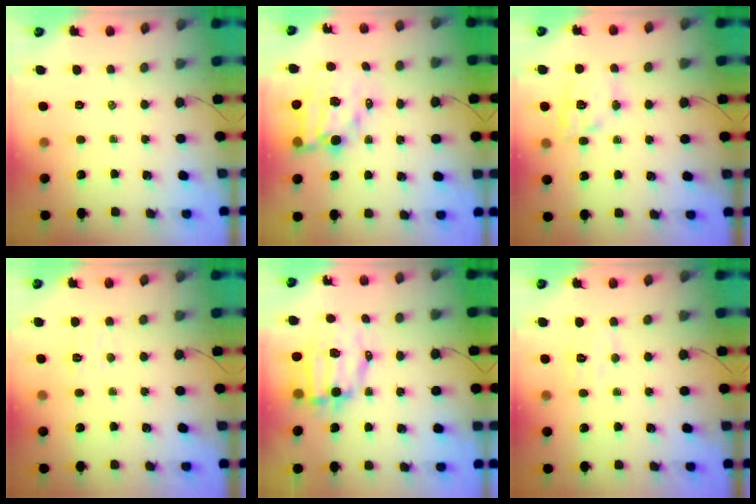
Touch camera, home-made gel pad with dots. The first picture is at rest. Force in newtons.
{"total": 13.1, "press": 12.6, "slide": 3.4}
{"total": 13.2, "press": 13.1, "slide": 1.8}
{"total": 4.3, "press": 4.1, "slide": 1.3}
{"total": 9.9, "press": 9.7, "slide": 2.2}
{"total": 5.9, "press": 5.7, "slide": 1.3}